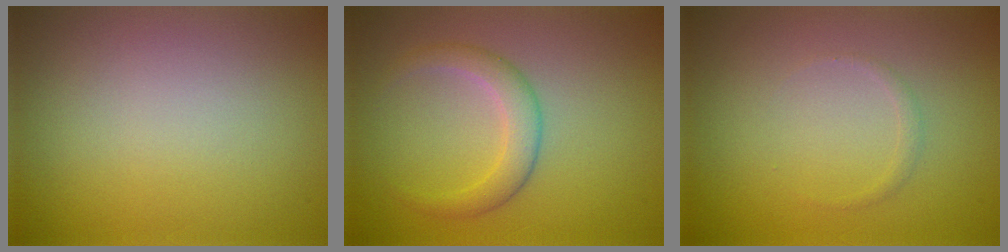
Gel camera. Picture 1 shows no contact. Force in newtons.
{"total": 2.7, "press": 2.7, "slide": 0.1}
{"total": 0.6, "press": 0.6, "slide": 0.1}